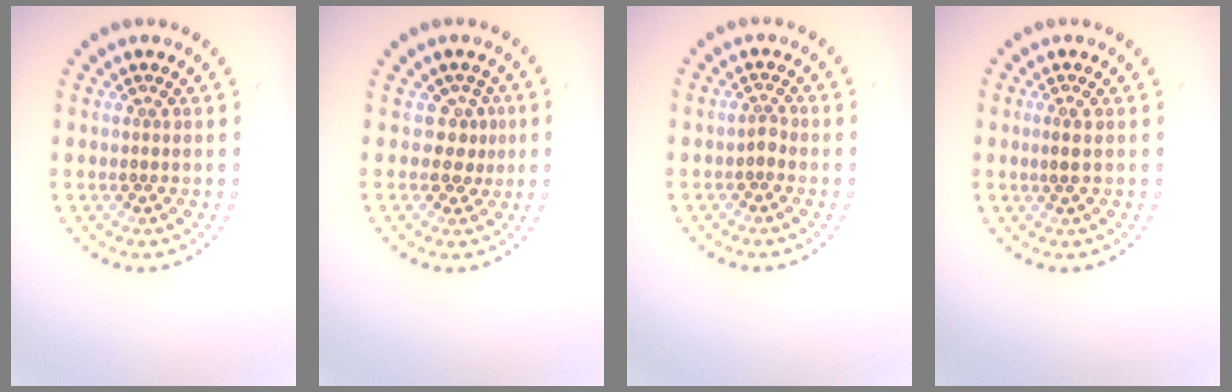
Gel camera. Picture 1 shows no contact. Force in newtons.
{"total": 2.1, "press": 1.4, "slide": 1.5}
{"total": 0.9, "press": 0.6, "slide": 0.6}
{"total": 1.0, "press": 0.9, "slide": 0.3}